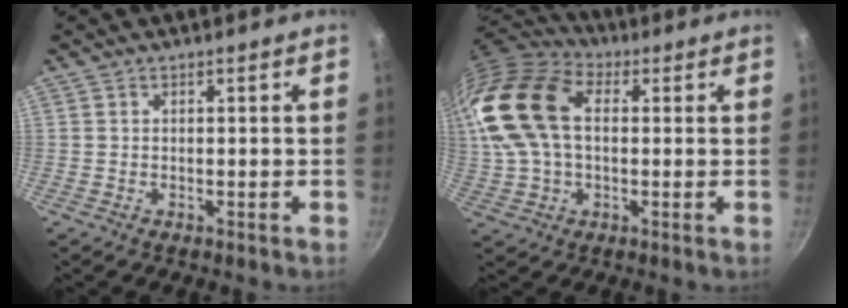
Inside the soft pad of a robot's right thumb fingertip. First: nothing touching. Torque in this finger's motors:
{"motor_torque": [1.34, 3.67, 1.31, -0.64, 0.30]}